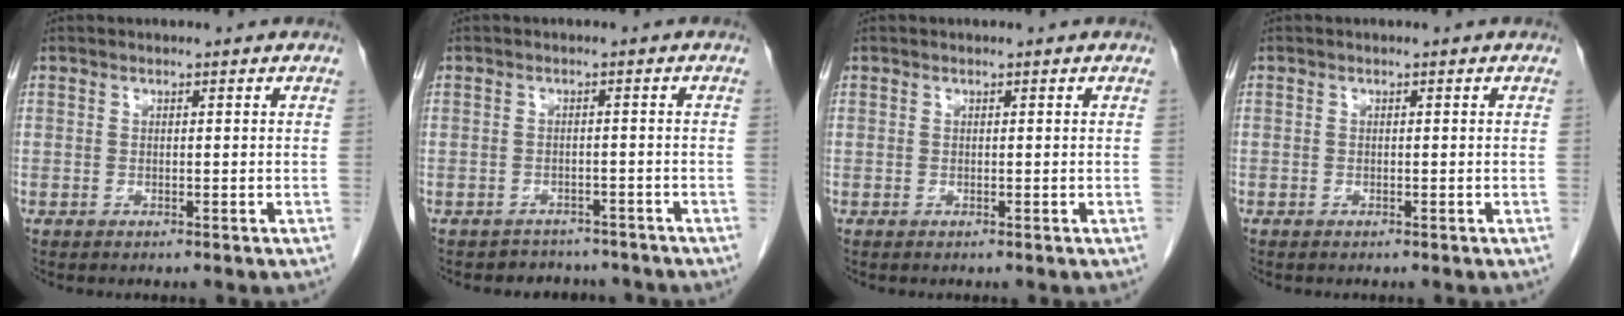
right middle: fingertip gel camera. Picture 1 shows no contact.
{"total": 5.5, "force": [-4.8, 2.6, 0.0], "torque": [0.005, 0.013, -0.055]}
{"total": 0.0}
{"total": 0.0}